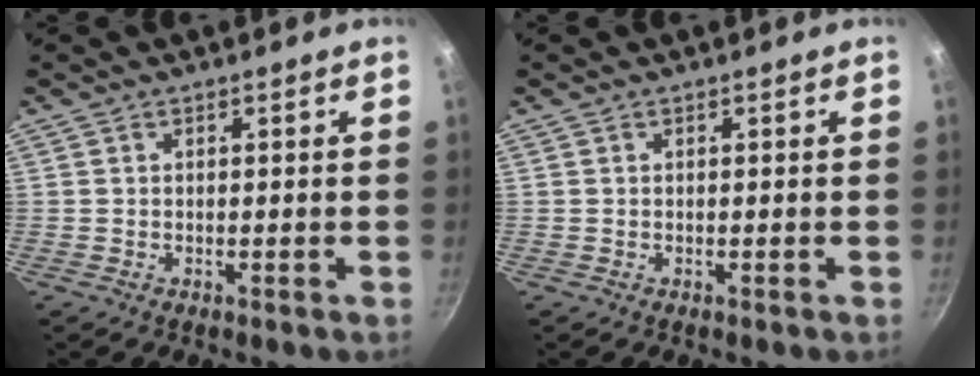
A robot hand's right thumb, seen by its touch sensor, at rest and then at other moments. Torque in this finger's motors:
{"motor_torque": [-0.02, 0.01, 0.00, 0.00, 0.00]}